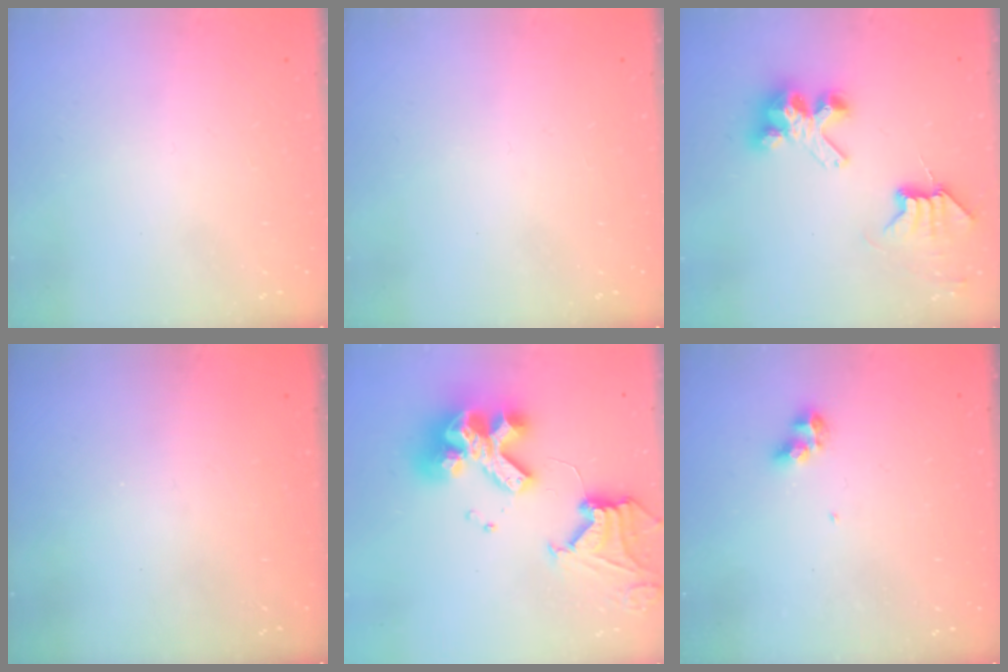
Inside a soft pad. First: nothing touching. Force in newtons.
{"total": 0.0}
{"total": 7.4, "press": 7.4, "slide": 0.2}
{"total": 0.0}
{"total": 21.2, "press": 21.1, "slide": 2.3}
{"total": 4.7, "press": 4.7, "slide": 0.3}